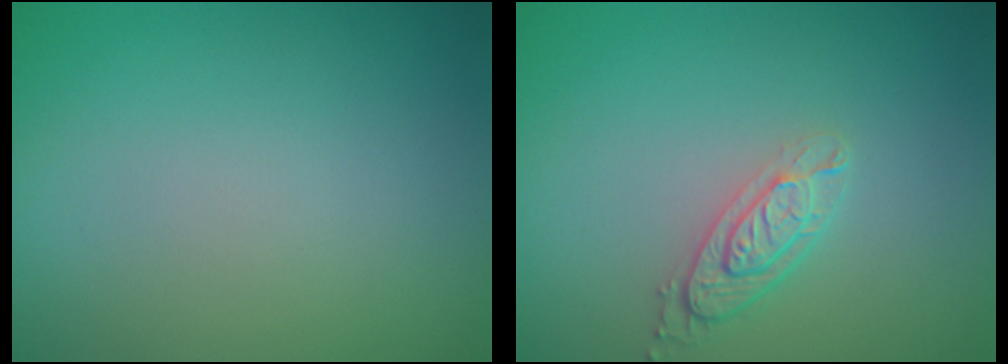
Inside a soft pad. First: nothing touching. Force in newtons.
{"total": 2.9, "press": 2.2, "slide": 1.9}